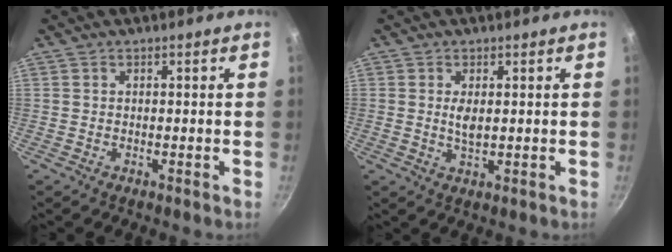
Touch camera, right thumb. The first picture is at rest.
{"total": 2.7, "force": [0.6, 1.2, 2.4], "torque": [-0.044, -0.005, 0.013]}